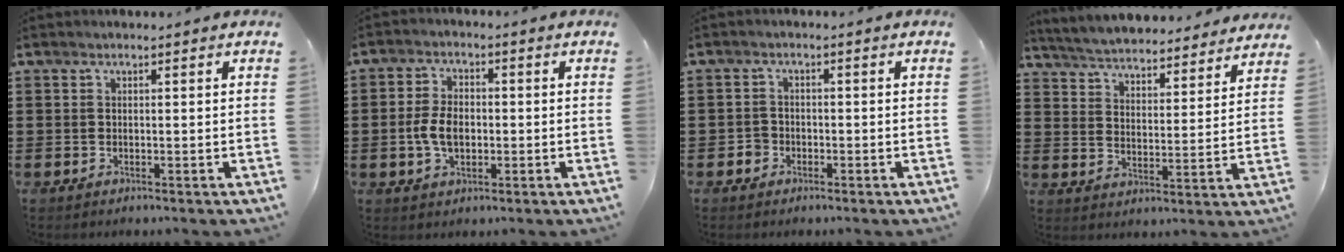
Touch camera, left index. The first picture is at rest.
{"total": 5.3, "force": [-0.8, 3.2, 4.2], "torque": [-0.099, 0.000, -0.020]}
{"total": 1.7, "force": [-1.1, 1.3, 0.2], "torque": [-0.010, 0.002, -0.025]}
{"total": 4.7, "force": [4.7, -0.2, 0.1], "torque": [-0.027, -0.038, 0.078]}